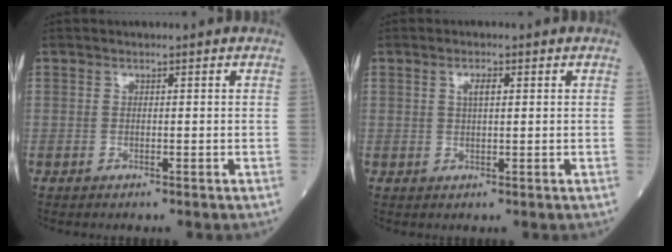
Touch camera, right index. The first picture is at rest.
{"total": 2.0, "force": [0.7, 0.6, 1.8], "torque": [-0.034, 0.002, 0.011]}